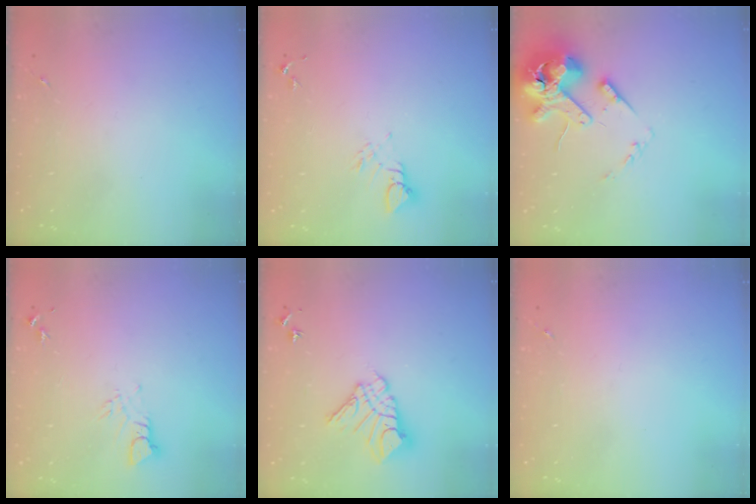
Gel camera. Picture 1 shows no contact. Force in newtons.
{"total": 4.1, "press": 4.1, "slide": 0.2}
{"total": 15.9, "press": 15.7, "slide": 2.5}
{"total": 3.4, "press": 3.4, "slide": 0.3}
{"total": 11.7, "press": 11.7, "slide": 1.2}
{"total": 0.0}